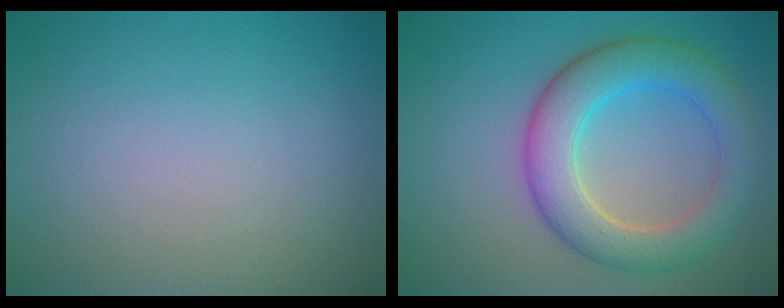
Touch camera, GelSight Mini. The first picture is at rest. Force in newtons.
{"total": 6.5, "press": 6.5, "slide": 0.2}